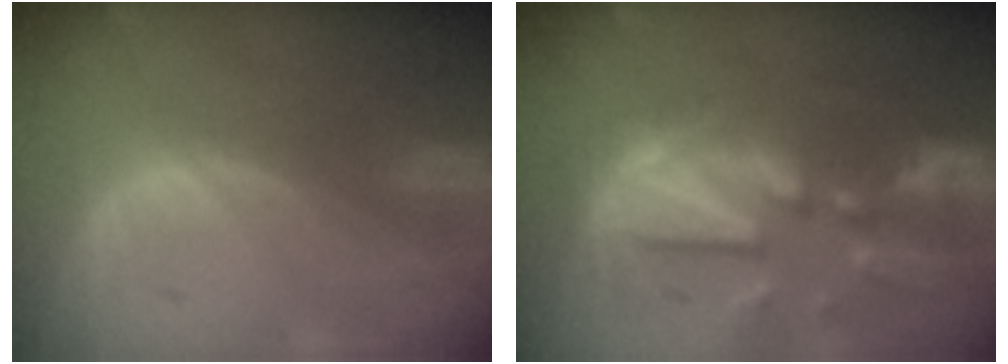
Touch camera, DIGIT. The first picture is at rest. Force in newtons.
{"total": 12.3, "press": 10.6, "slide": 6.2}